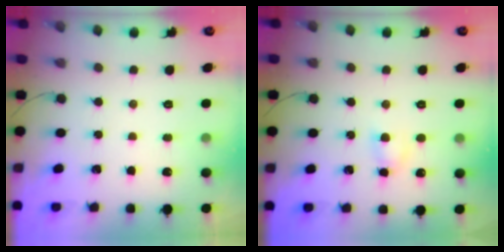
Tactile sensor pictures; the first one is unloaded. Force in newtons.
{"total": 2.7, "press": 2.5, "slide": 1.0}